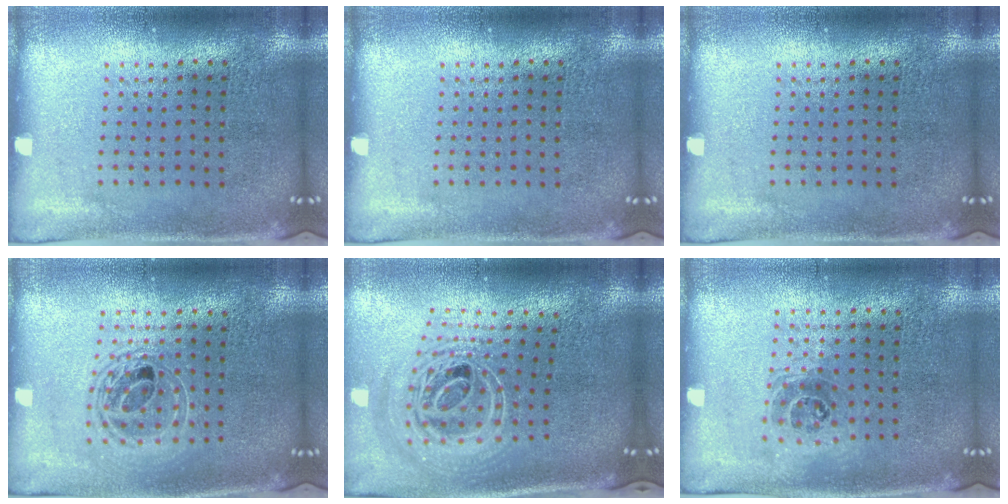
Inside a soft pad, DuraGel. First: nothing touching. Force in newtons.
{"total": 0.0}
{"total": 0.0}
{"total": 1.7, "press": 1.4, "slide": 0.9}
{"total": 2.7, "press": 1.8, "slide": 2.0}
{"total": 1.1, "press": 0.9, "slide": 0.6}